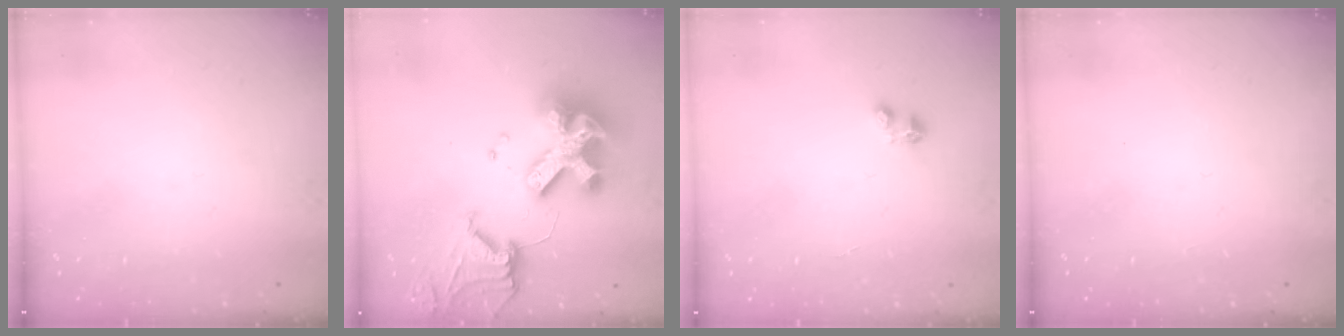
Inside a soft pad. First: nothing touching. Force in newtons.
{"total": 21.2, "press": 21.1, "slide": 2.3}
{"total": 2.8, "press": 2.8, "slide": 0.4}
{"total": 0.0}